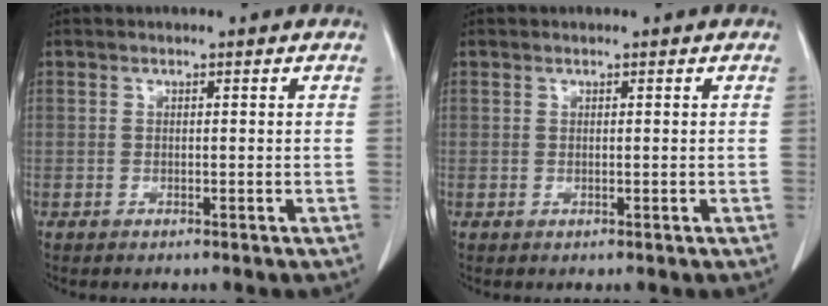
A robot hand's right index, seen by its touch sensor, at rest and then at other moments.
{"total": 0.0}